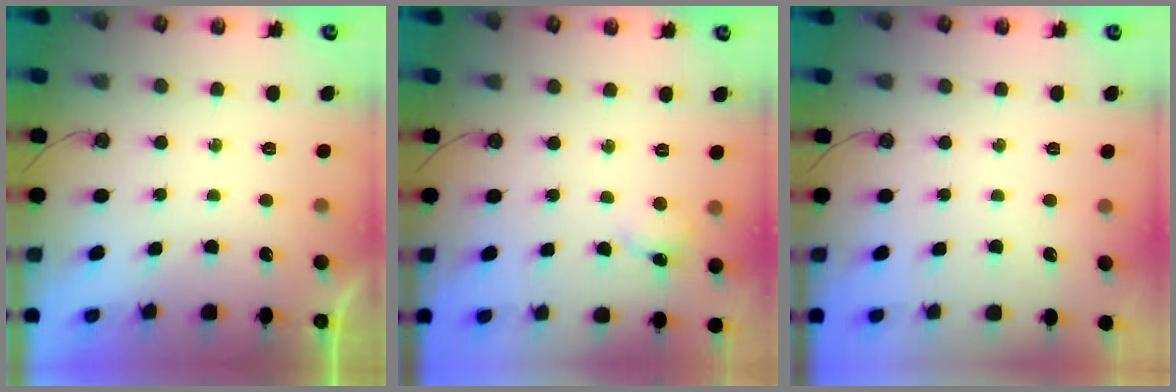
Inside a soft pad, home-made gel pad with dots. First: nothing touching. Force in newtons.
{"total": 4.0, "press": 3.9, "slide": 0.8}
{"total": 0.0}